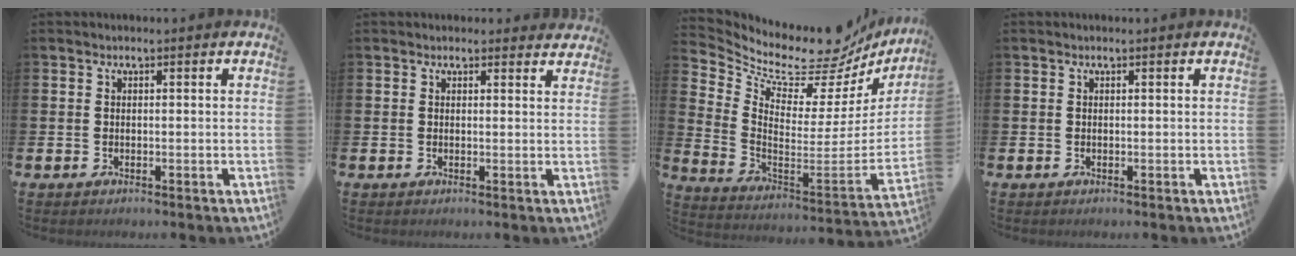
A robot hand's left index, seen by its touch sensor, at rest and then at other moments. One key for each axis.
{"total": 1.5, "fx": 1.4, "fy": 0.6, "fz": 0.0, "tx": 0.009, "ty": -0.002, "tz": 0.022}
{"total": 8.0, "fx": 7.0, "fy": 3.2, "fz": 2.0, "tx": -0.064, "ty": -0.079, "tz": 0.112}
{"total": 0.0}